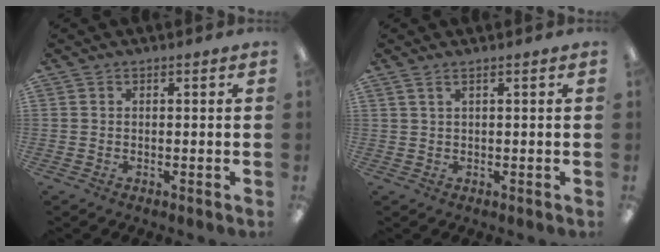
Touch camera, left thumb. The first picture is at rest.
{"total": 1.6, "force": [0.8, 0.3, 1.3], "torque": [-0.028, 0.000, 0.015]}